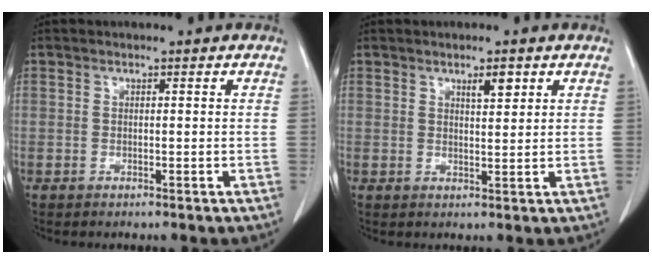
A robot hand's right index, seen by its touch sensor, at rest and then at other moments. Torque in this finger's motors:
{"motor_torque": [0.08, 0.08, 0.01, 0.02]}